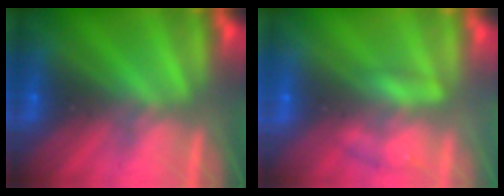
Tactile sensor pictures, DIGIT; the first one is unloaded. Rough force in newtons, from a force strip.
{"total": 2.3}